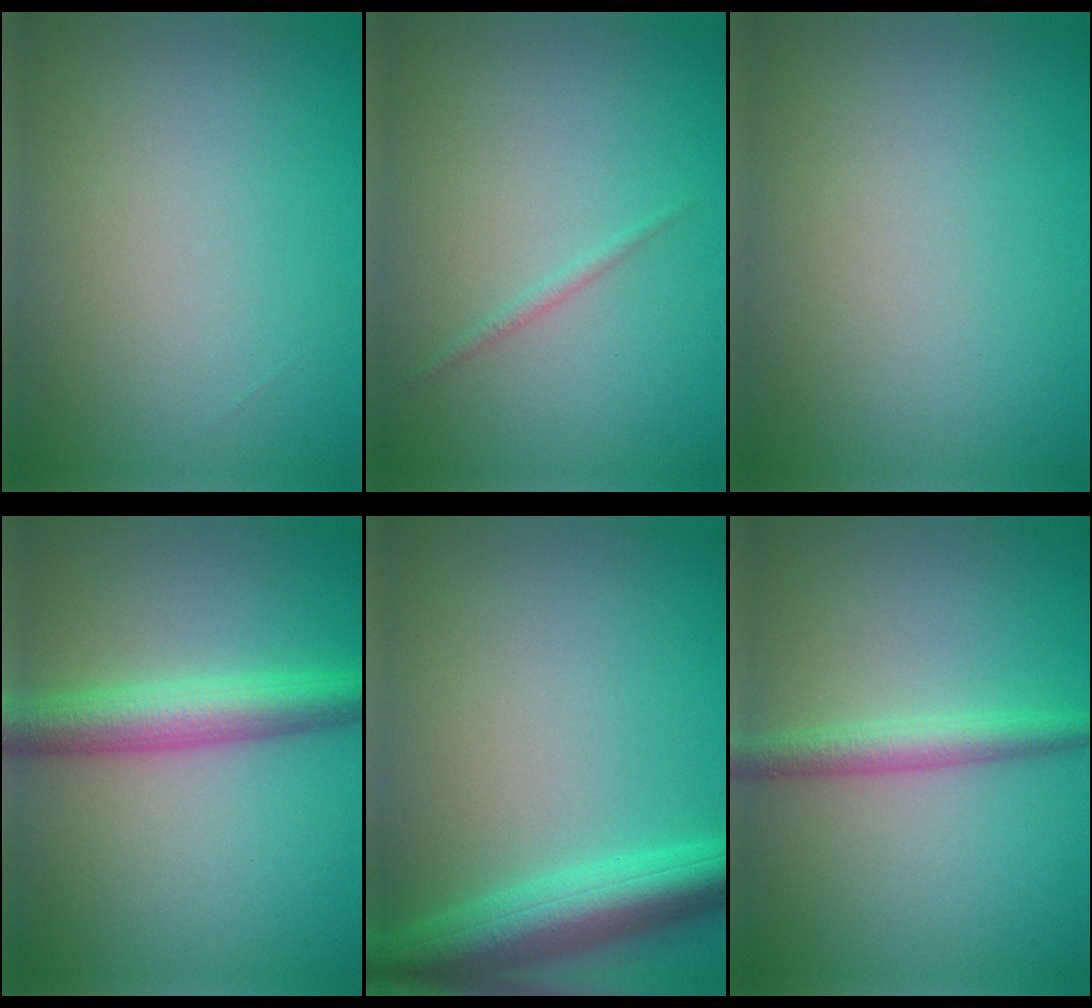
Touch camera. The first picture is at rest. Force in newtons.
{"total": 0.6, "press": 0.6, "slide": 0.0}
{"total": 0.0}
{"total": 5.0, "press": 5.0, "slide": 0.0}
{"total": 6.3, "press": 6.3, "slide": 0.3}
{"total": 2.7, "press": 2.7, "slide": 0.1}